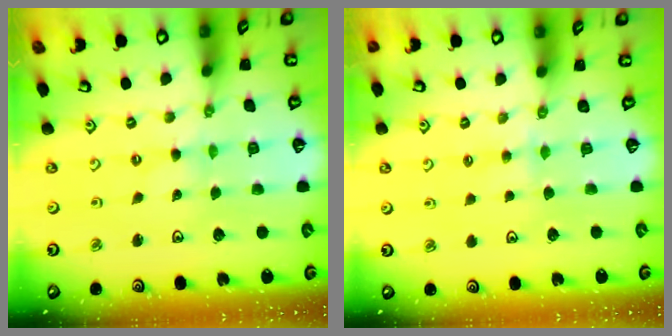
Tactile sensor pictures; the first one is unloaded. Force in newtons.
{"total": 2.8, "press": 2.7, "slide": 0.6}